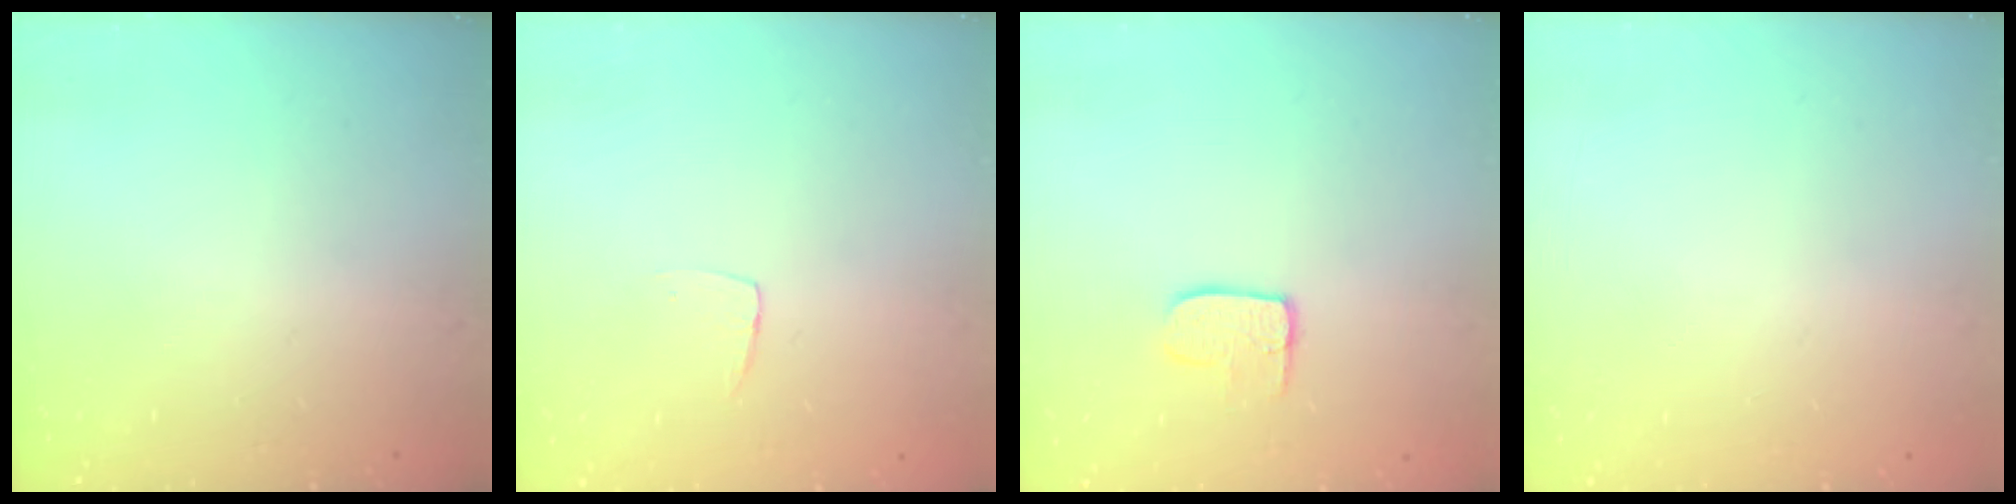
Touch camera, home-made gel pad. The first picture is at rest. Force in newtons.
{"total": 3.7, "press": 3.7, "slide": 0.2}
{"total": 7.0, "press": 7.0, "slide": 0.4}
{"total": 0.0}